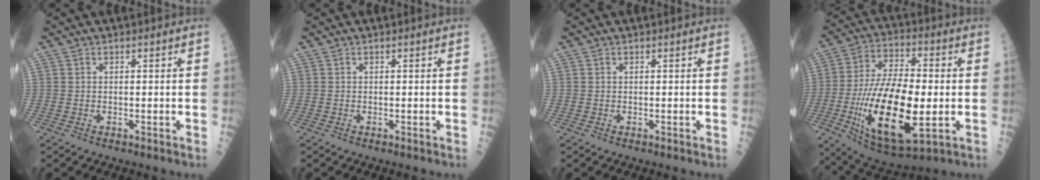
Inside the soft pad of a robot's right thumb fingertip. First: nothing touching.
{"total": 0.0}
{"total": 0.0}
{"total": 23.9, "force": [-4.2, 9.6, 21.5], "torque": [-0.411, 0.002, -0.057]}